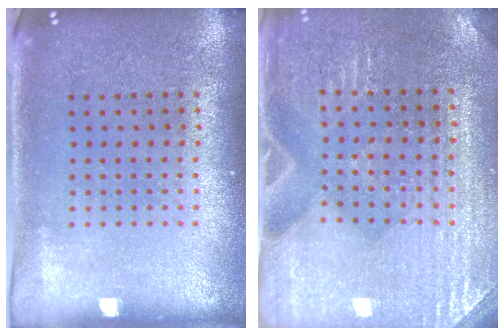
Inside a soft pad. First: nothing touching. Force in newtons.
{"total": 3.2, "press": 3.1, "slide": 0.4}